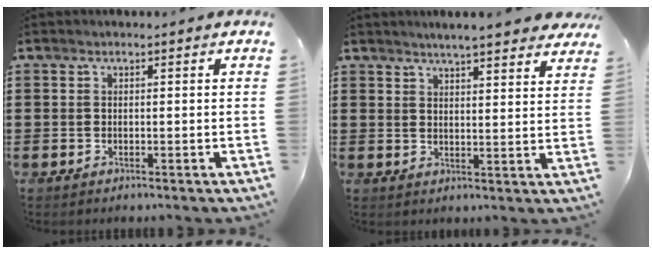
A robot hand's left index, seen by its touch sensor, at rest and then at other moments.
{"total": 4.2, "force": [4.0, -0.2, 1.3], "torque": [-0.040, -0.011, 0.070]}